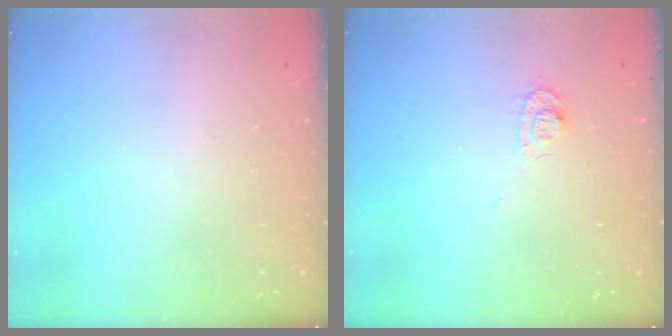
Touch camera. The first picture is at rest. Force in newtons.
{"total": 6.1, "press": 6.1, "slide": 0.7}